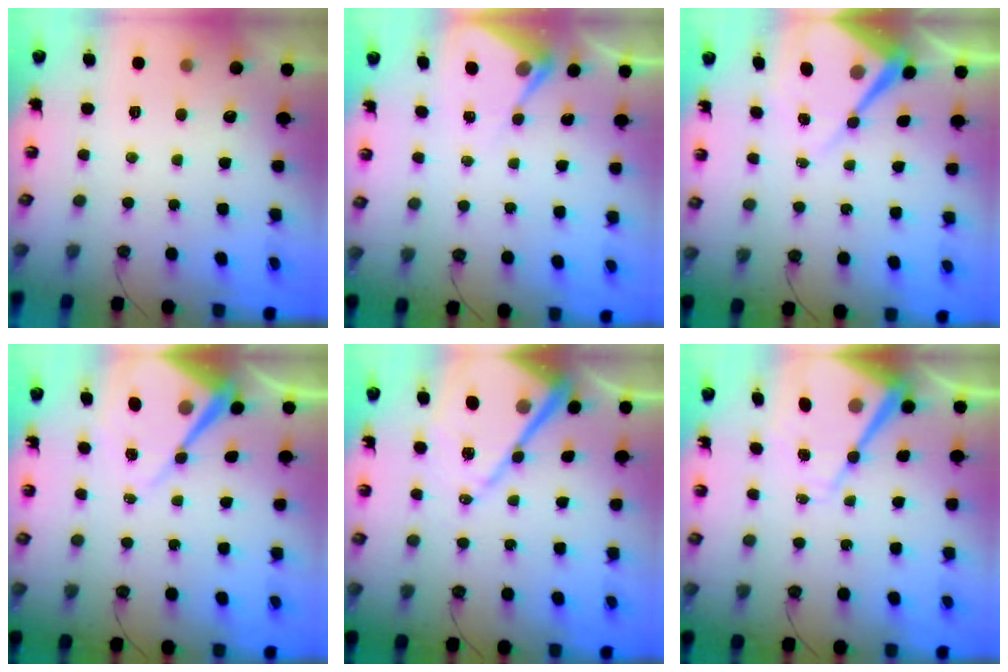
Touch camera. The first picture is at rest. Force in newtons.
{"total": 5.8, "press": 5.8, "slide": 0.3}
{"total": 9.4, "press": 9.4, "slide": 0.7}
{"total": 10.3, "press": 10.2, "slide": 1.1}
{"total": 18.2, "press": 18.1, "slide": 1.9}
{"total": 14.8, "press": 14.7, "slide": 1.6}